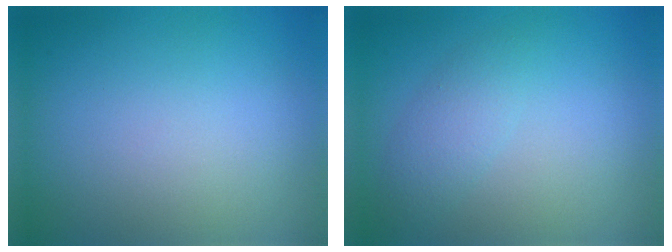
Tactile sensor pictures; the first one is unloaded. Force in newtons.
{"total": 2.0, "press": 2.0, "slide": 0.1}